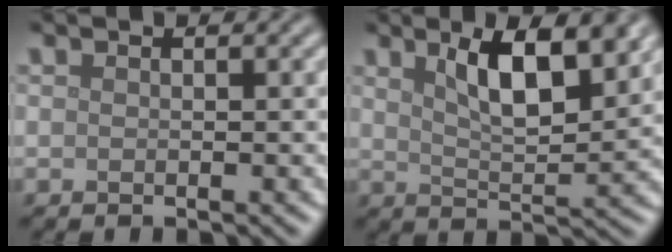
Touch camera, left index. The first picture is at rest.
{"total": 6.6, "force": [3.3, 2.1, 5.3], "torque": [-0.090, 0.000, 0.053]}